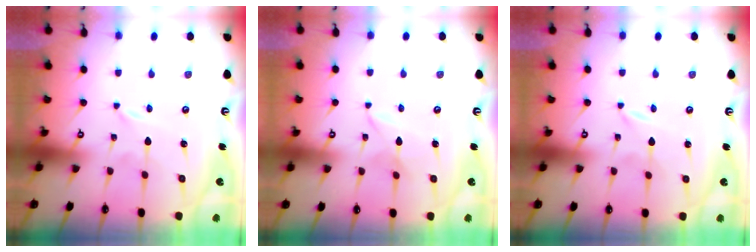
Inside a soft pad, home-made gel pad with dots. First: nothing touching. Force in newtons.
{"total": 2.6, "press": 2.6, "slide": 0.3}
{"total": 0.0}